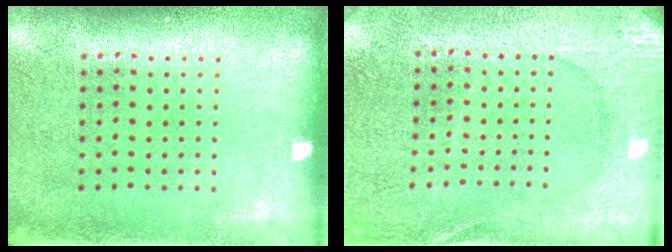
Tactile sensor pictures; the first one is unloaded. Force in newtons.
{"total": 2.7, "press": 2.7, "slide": 0.3}